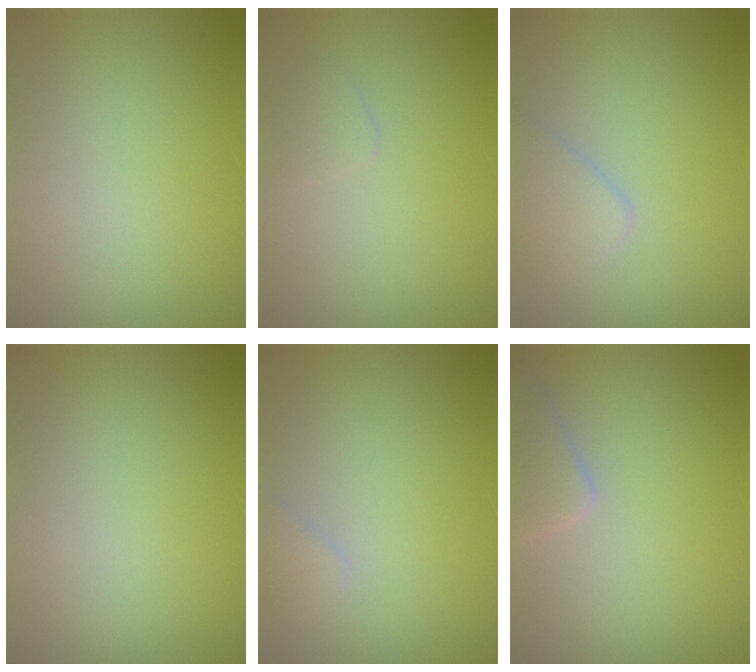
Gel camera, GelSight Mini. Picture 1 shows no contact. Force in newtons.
{"total": 0.8, "press": 0.8, "slide": 0.1}
{"total": 1.8, "press": 1.8, "slide": 0.1}
{"total": 0.0}
{"total": 0.9, "press": 0.9, "slide": 0.1}
{"total": 2.3, "press": 2.3, "slide": 0.1}